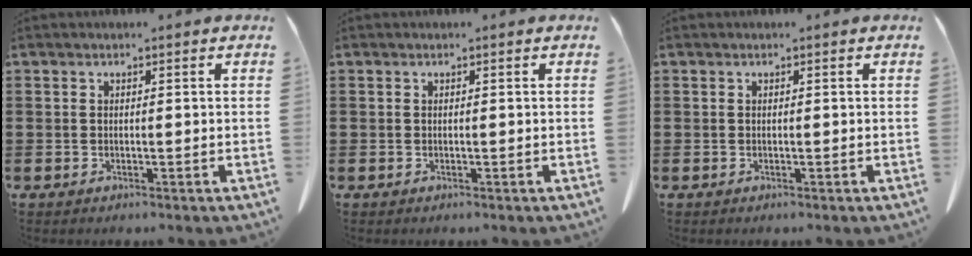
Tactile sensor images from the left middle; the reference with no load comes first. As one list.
[{"total": 0.0}, {"total": 0.0}]